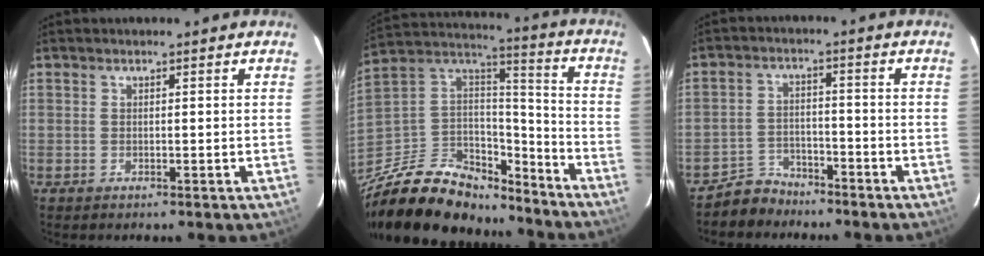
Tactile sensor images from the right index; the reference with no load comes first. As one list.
[{"total": 27.4, "force": [-20.2, 13.1, 13.0], "torque": [-0.284, 0.035, -0.320]}, {"total": 5.6, "force": [-4.9, 2.7, 0.1], "torque": [-0.014, 0.016, -0.085]}]